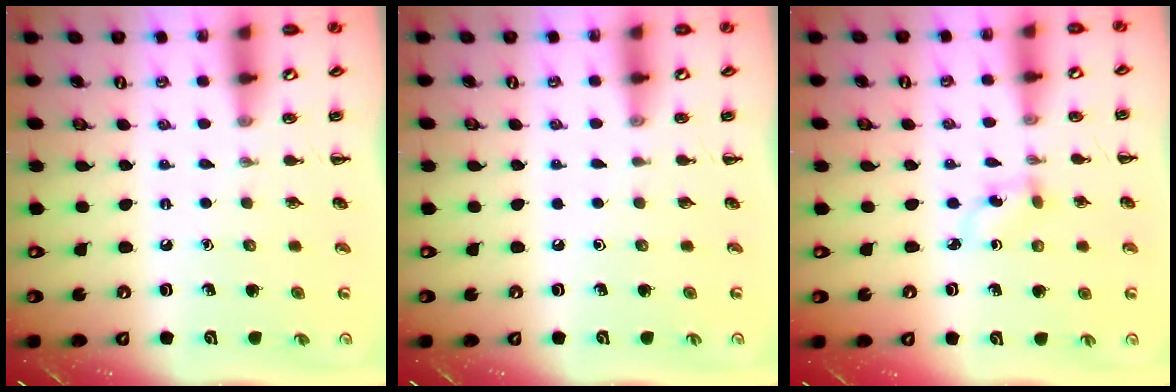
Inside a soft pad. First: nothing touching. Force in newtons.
{"total": 0.0}
{"total": 2.6, "press": 2.3, "slide": 1.1}